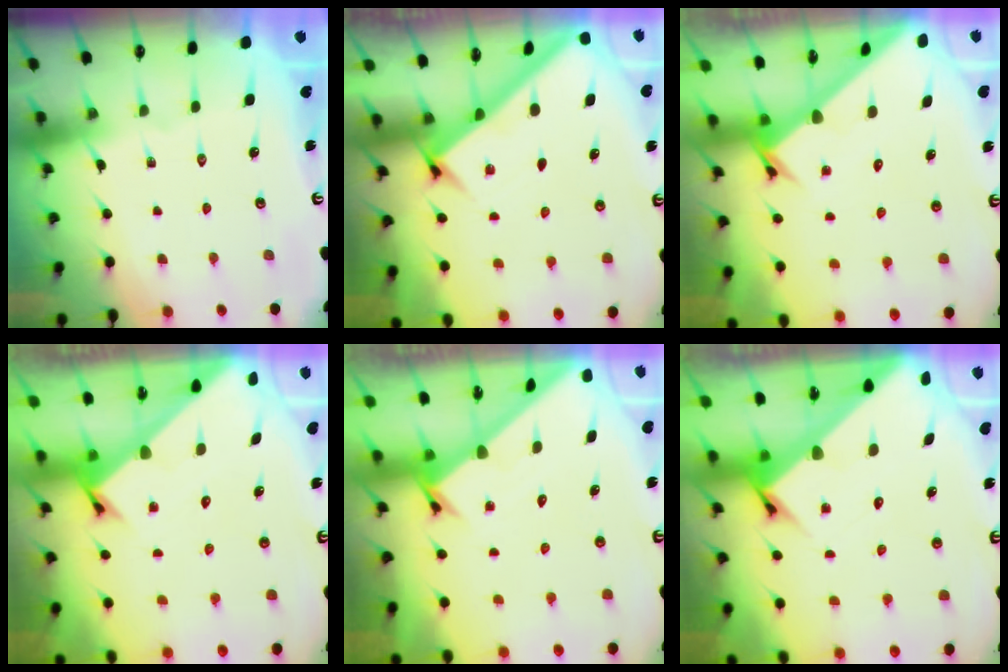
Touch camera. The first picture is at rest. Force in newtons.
{"total": 2.5, "press": 2.5, "slide": 0.3}
{"total": 2.5, "press": 2.5, "slide": 0.2}
{"total": 2.4, "press": 2.4, "slide": 0.2}
{"total": 1.6, "press": 1.6, "slide": 0.1}
{"total": 3.9, "press": 3.9, "slide": 0.3}